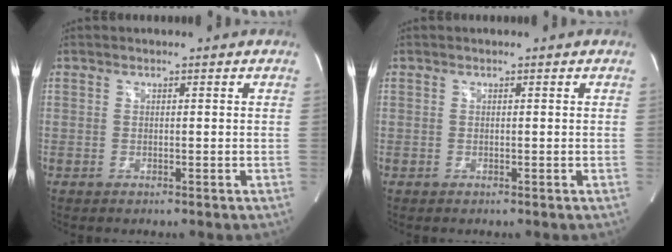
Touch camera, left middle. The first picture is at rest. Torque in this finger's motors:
{"motor_torque": [0.00, 0.01, 0.01, 0.00]}